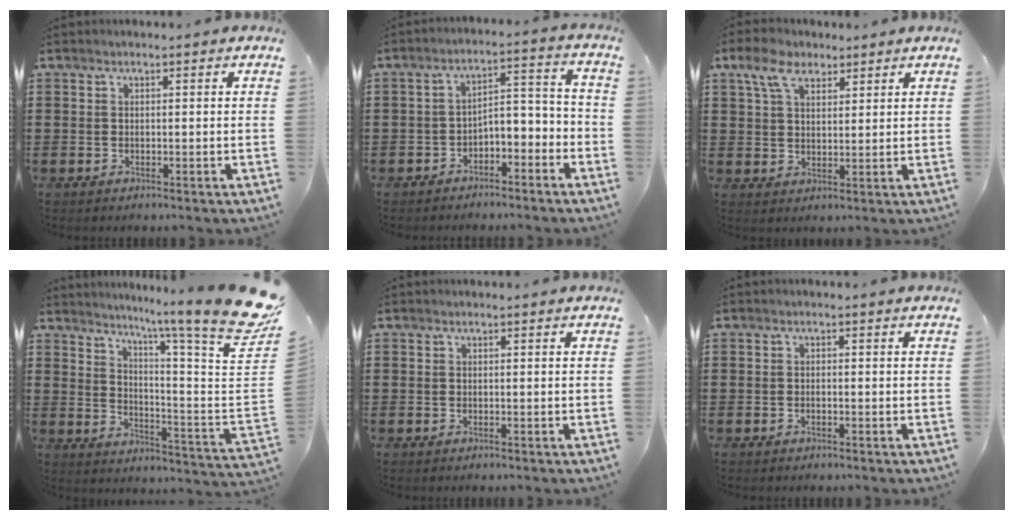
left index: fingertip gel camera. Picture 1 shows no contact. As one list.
[{"total": 4.0, "force": [-3.6, 1.1, 1.3], "torque": [-0.027, 0.003, -0.076]}, {"total": 6.1, "force": [3.8, 3.5, 3.2], "torque": [-0.080, 0.009, 0.070]}, {"total": 11.8, "force": [9.3, -1.8, 7.1], "torque": [-0.135, -0.089, 0.139]}, {"total": 0.0}, {"total": 0.6, "force": [-0.5, 0.1, 0.4], "torque": [-0.008, -0.003, -0.009]}]